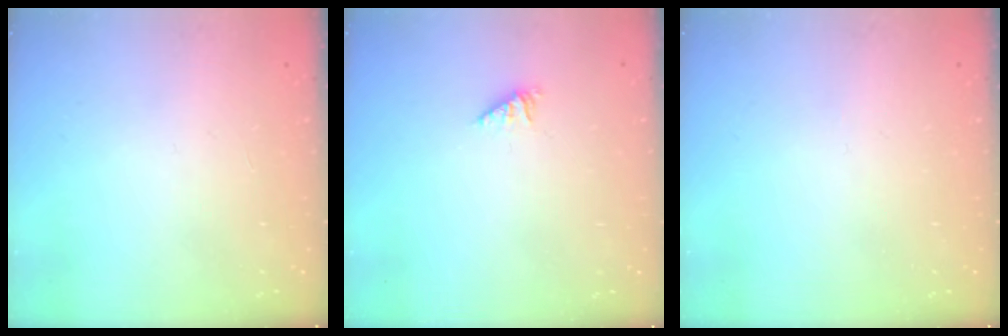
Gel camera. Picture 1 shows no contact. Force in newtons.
{"total": 1.5, "press": 1.5, "slide": 0.3}
{"total": 0.0}